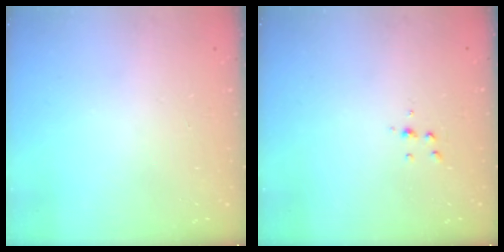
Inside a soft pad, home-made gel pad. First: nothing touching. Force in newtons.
{"total": 3.8, "press": 3.8, "slide": 0.4}